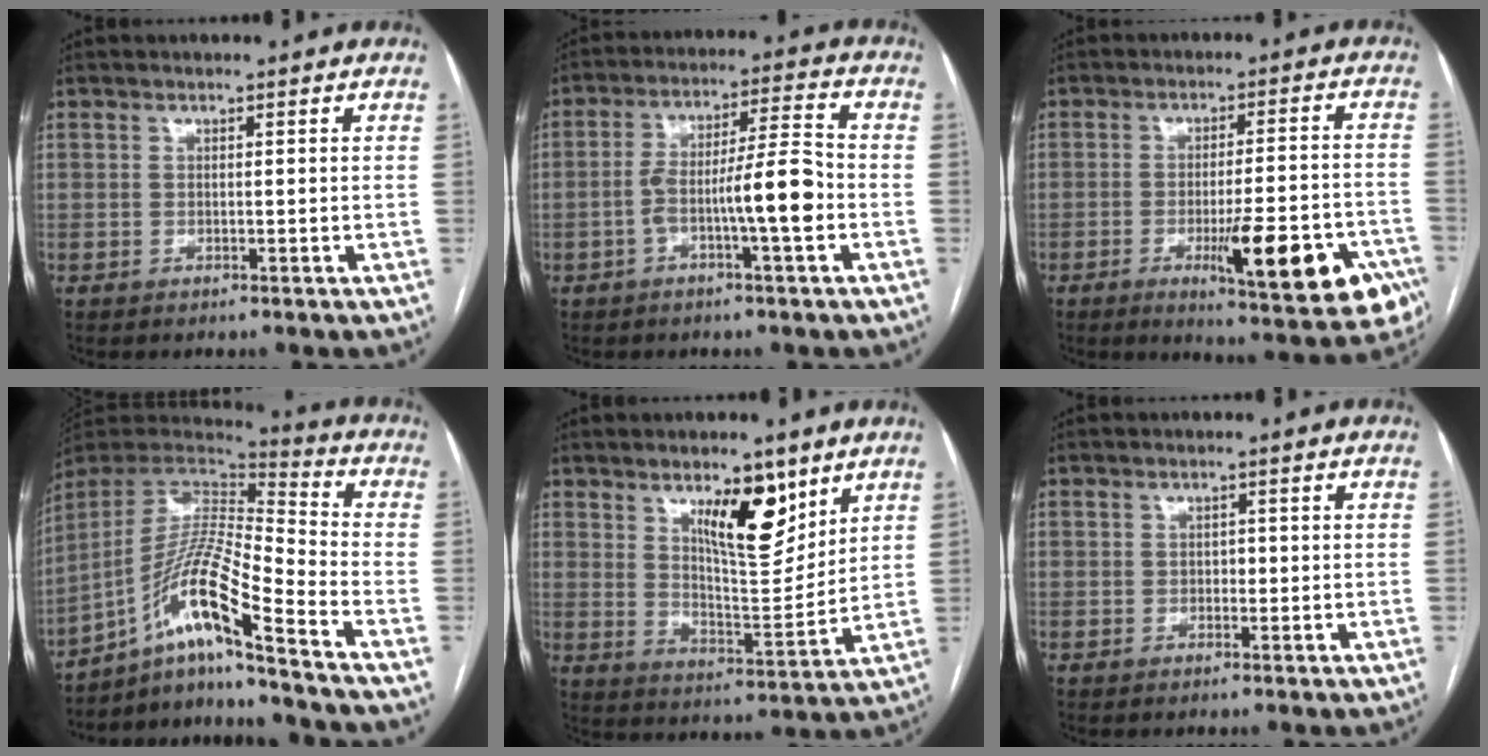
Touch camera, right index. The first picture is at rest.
{"total": 9.6, "force": [-3.0, 0.6, 9.1], "torque": [-0.157, 0.019, -0.050]}
{"total": 16.9, "force": [-7.4, 3.3, 14.8], "torque": [-0.140, 0.004, -0.090]}
{"total": 15.1, "force": [-9.7, -0.5, 11.6], "torque": [-0.230, 0.008, -0.173]}
{"total": 10.8, "force": [6.2, 3.3, 8.2], "torque": [-0.134, -0.006, 0.110]}
{"total": 1.0, "force": [-0.1, 0.8, 0.7], "torque": [-0.006, 0.003, -0.003]}